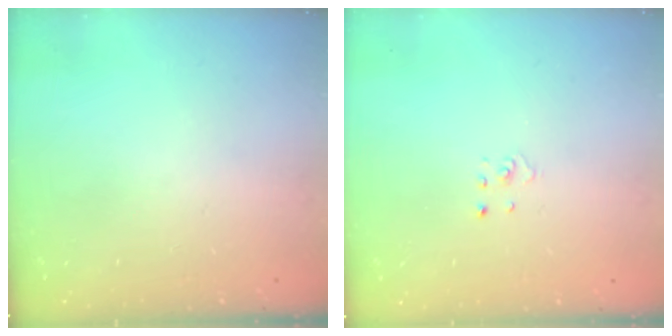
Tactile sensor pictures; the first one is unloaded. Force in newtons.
{"total": 1.1, "press": 1.1, "slide": 0.1}